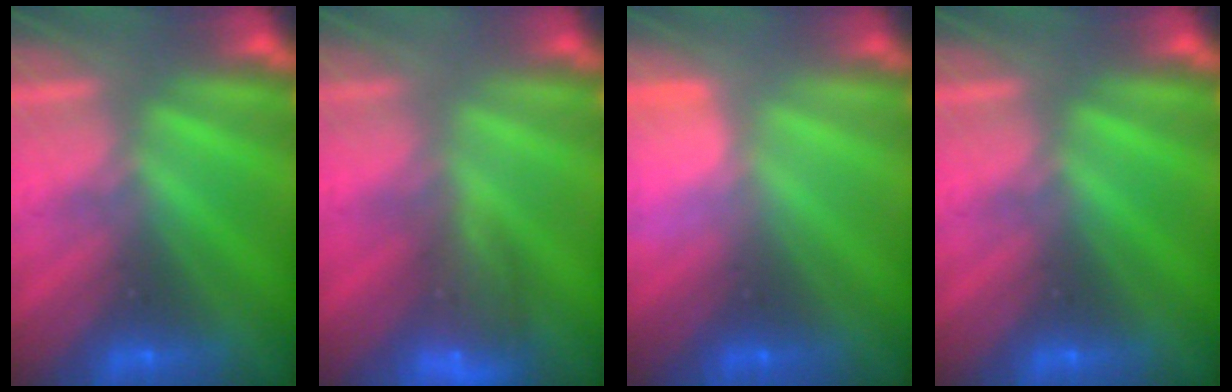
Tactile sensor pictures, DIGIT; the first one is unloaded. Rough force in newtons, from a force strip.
{"total": 7.7}
{"total": 2.9}
{"total": 0.0}